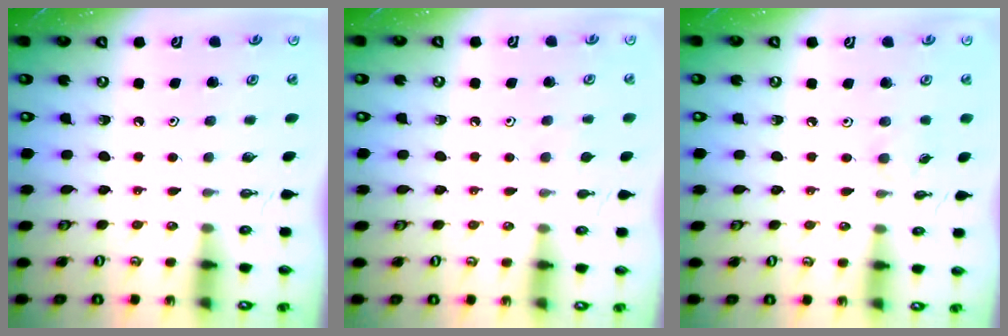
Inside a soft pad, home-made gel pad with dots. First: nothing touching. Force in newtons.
{"total": 3.9, "press": 3.8, "slide": 0.7}
{"total": 2.9, "press": 2.8, "slide": 0.5}